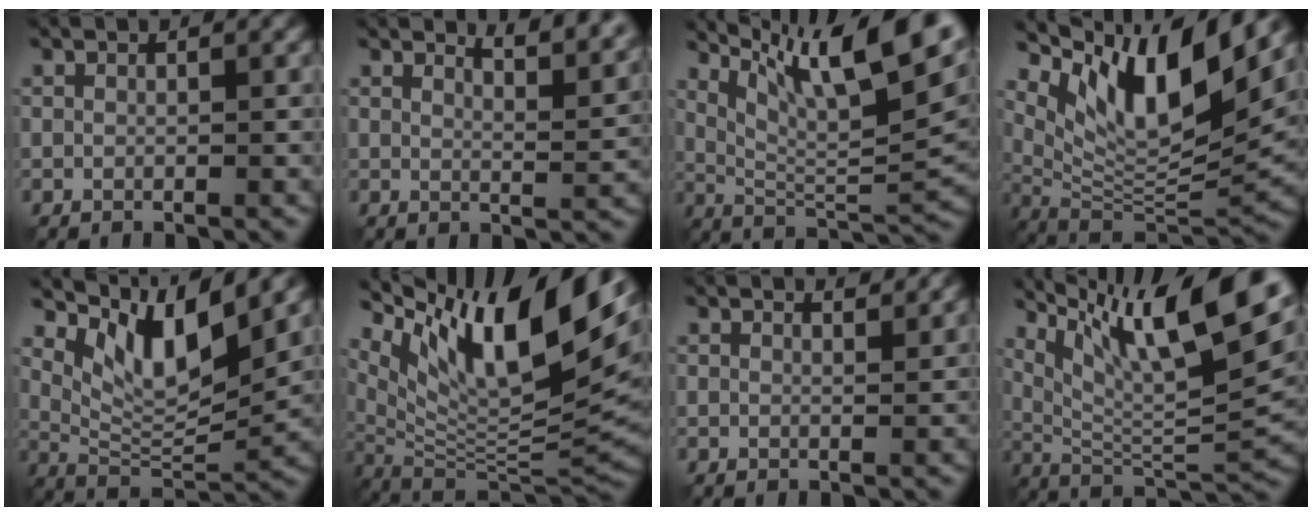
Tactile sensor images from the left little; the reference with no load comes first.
{"total": 6.3, "force": [4.9, 1.8, 3.6], "torque": [-0.036, 0.015, 0.048]}
{"total": 12.5, "force": [6.5, 3.3, 10.2], "torque": [-0.171, 0.010, 0.125]}
{"total": 11.9, "force": [5.3, 4.1, 9.8], "torque": [-0.165, -0.004, 0.110]}
{"total": 7.8, "force": [3.6, 2.8, 6.3], "torque": [-0.109, -0.010, 0.074]}
{"total": 15.3, "force": [6.4, 5.9, 12.6], "torque": [-0.231, 0.016, 0.123]}
{"total": 2.2, "force": [1.9, 0.6, 1.0], "torque": [-0.005, 0.008, 0.017]}
{"total": 13.9, "force": [7.1, 3.7, 11.3], "torque": [-0.195, 0.015, 0.137]}